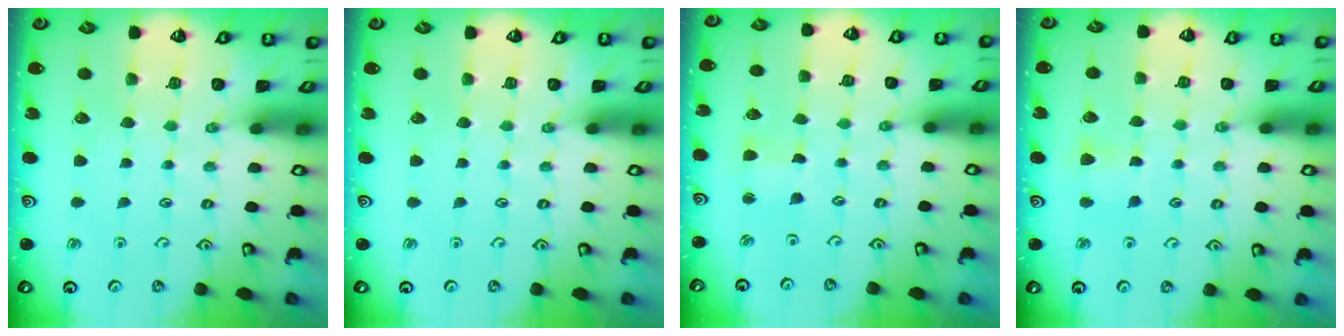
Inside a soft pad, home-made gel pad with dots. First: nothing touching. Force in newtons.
{"total": 0.0}
{"total": 2.3, "press": 2.3, "slide": 0.4}
{"total": 3.8, "press": 3.7, "slide": 0.6}